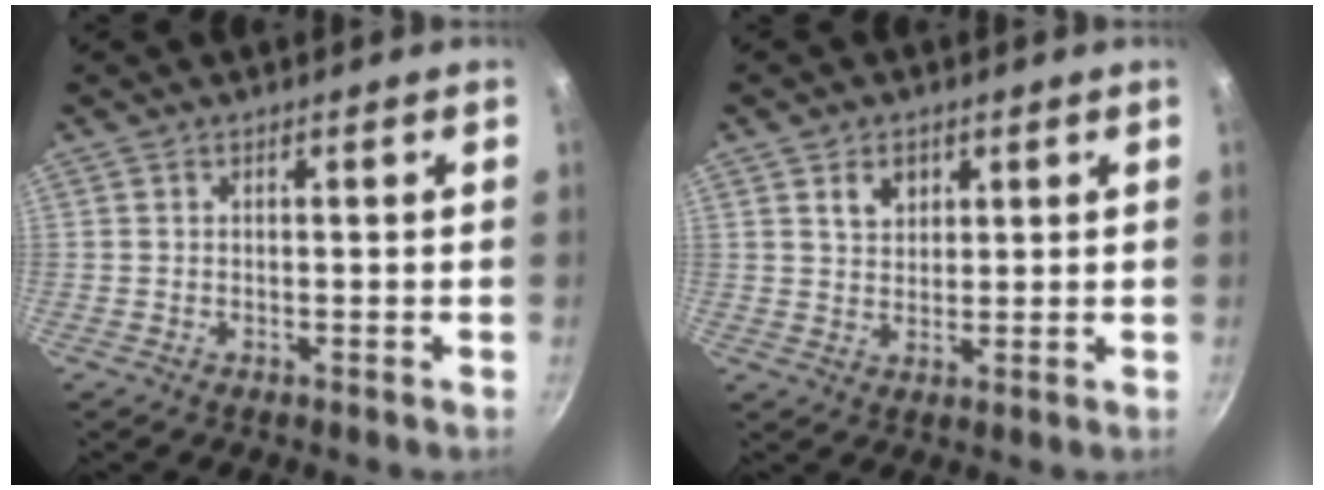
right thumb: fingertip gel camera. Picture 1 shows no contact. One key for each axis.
{"total": 4.3, "fx": 1.9, "fy": 3.2, "fz": 2.1, "tx": -0.017, "ty": -0.004, "tz": 0.033}